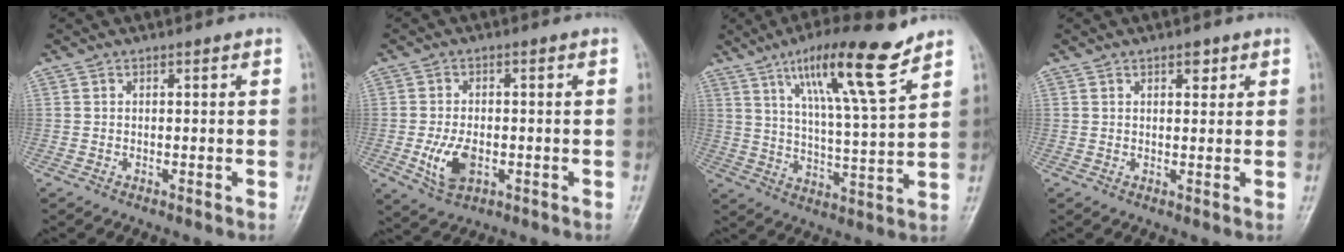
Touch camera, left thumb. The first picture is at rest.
{"total": 6.7, "force": [-1.9, 4.0, 5.0], "torque": [-0.093, 0.003, -0.029]}
{"total": 15.1, "force": [9.6, 1.7, 11.5], "torque": [-0.192, -0.047, 0.165]}
{"total": 2.1, "force": [1.2, 1.1, 1.3], "torque": [-0.007, -0.004, 0.015]}